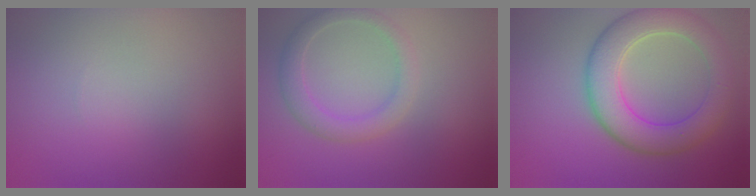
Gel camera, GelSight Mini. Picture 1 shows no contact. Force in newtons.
{"total": 2.7, "press": 2.7, "slide": 0.0}
{"total": 6.9, "press": 6.9, "slide": 0.5}